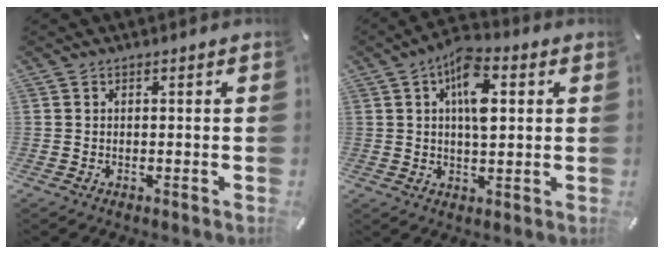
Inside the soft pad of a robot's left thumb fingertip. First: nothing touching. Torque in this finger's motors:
{"motor_torque": [1.44, 2.09, 1.34, -0.52, 0.39]}